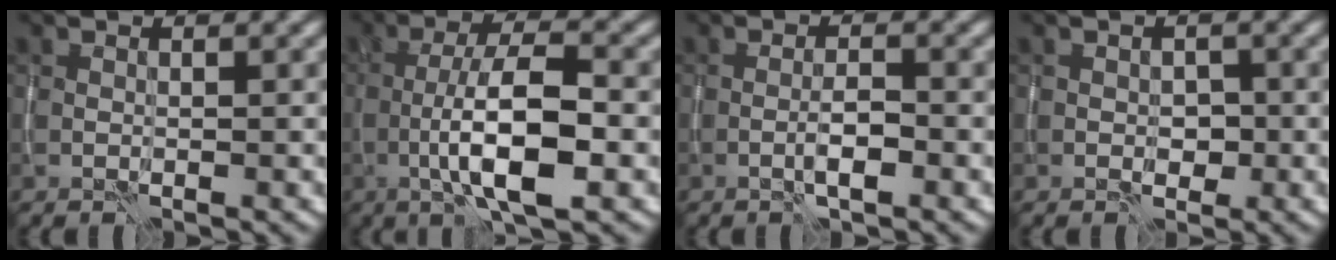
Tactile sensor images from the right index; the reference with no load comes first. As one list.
[{"total": 7.9, "force": [-2.4, 2.1, 7.2], "torque": [-0.122, 0.011, -0.048]}, {"total": 2.0, "force": [-1.0, 0.3, 1.7], "torque": [-0.031, 0.004, -0.020]}, {"total": 1.7, "force": [-0.4, 1.3, 1.0], "torque": [-0.014, -0.006, -0.005]}]